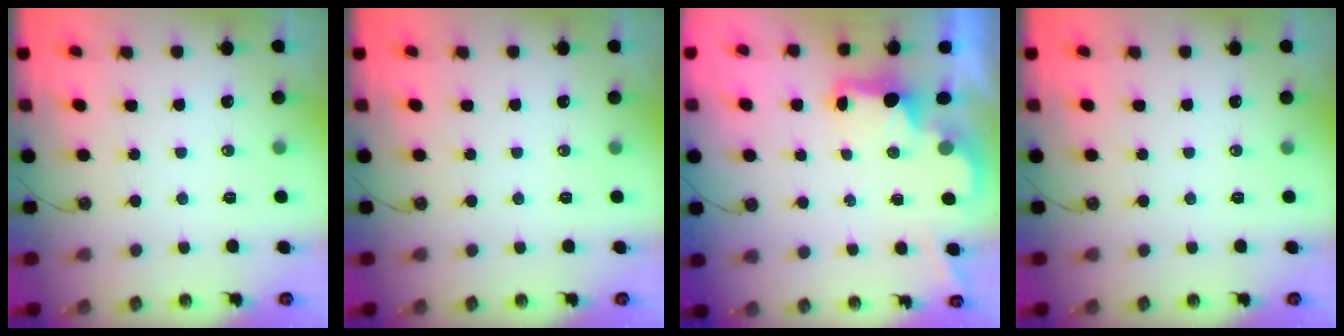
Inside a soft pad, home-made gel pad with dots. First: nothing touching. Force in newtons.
{"total": 0.0}
{"total": 2.1, "press": 2.0, "slide": 0.8}
{"total": 0.0}